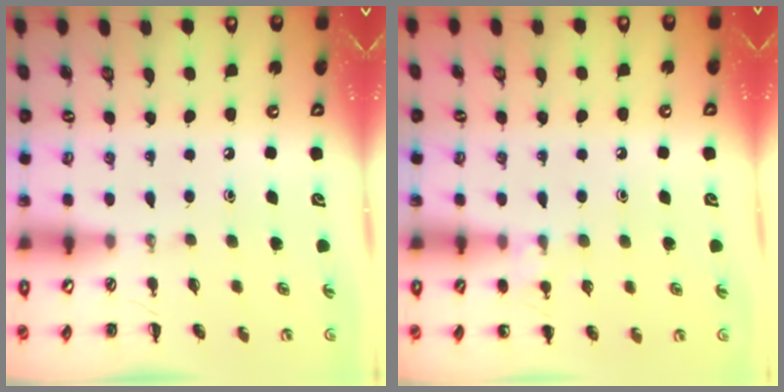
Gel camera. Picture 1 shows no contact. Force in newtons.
{"total": 6.3, "press": 6.0, "slide": 1.9}